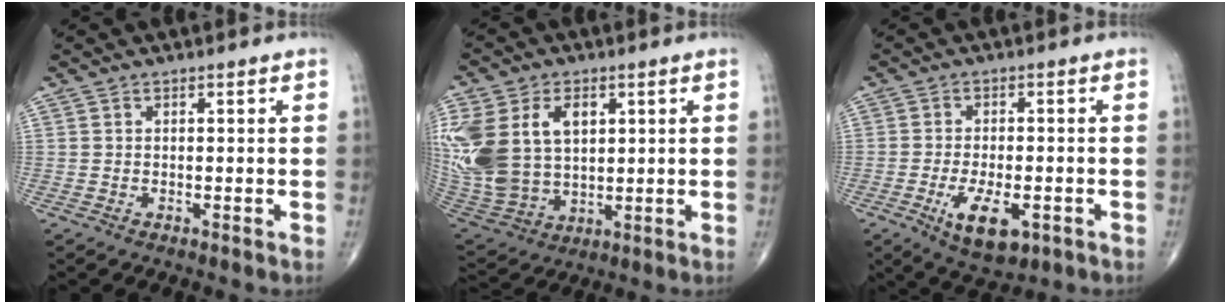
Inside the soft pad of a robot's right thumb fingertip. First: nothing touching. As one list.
[{"total": 22.8, "force": [5.6, 15.6, 15.6], "torque": [-0.361, 0.008, 0.126]}, {"total": 8.9, "force": [-3.3, 4.1, 7.1], "torque": [-0.117, -0.002, -0.044]}]